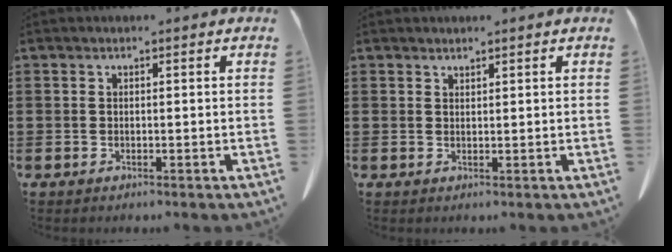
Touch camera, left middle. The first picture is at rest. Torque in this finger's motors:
{"motor_torque": [-0.97, 1.17, -0.02, -0.01]}